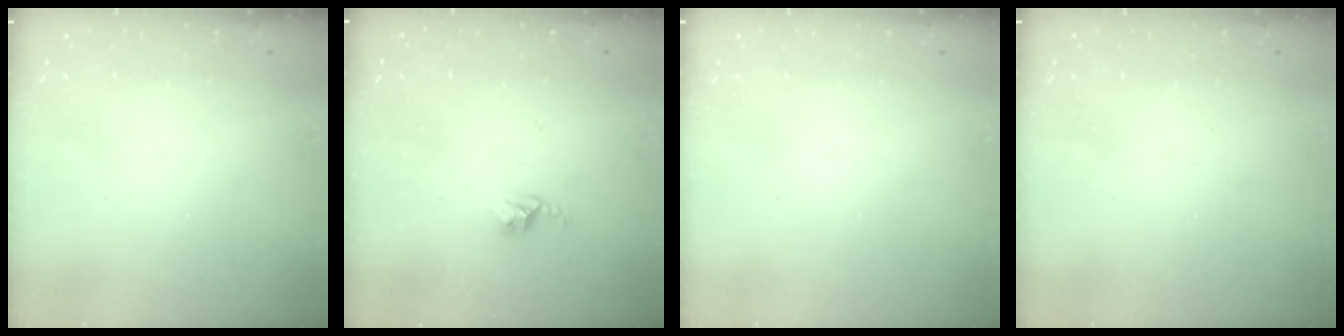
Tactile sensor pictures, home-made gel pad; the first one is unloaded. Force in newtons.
{"total": 2.8, "press": 2.7, "slide": 0.4}
{"total": 0.0}
{"total": 0.0}